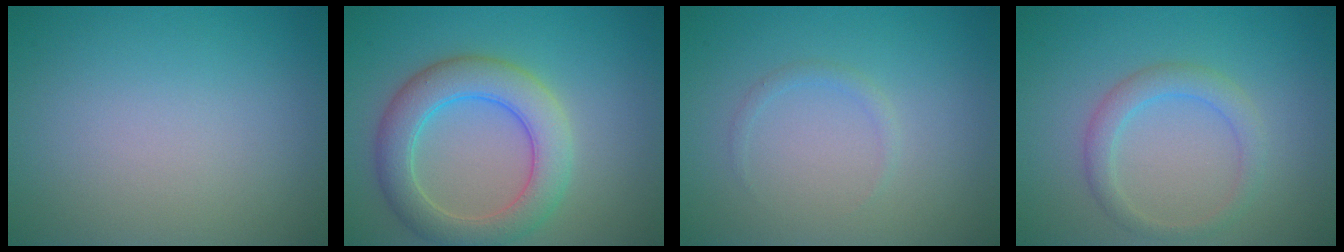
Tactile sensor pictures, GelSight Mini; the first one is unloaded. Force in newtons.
{"total": 5.9, "press": 5.9, "slide": 0.4}
{"total": 0.8, "press": 0.8, "slide": 0.0}
{"total": 2.5, "press": 2.5, "slide": 0.1}